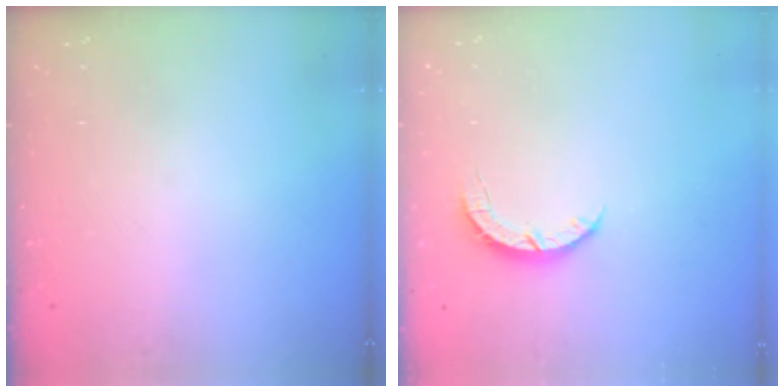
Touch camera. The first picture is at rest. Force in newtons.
{"total": 3.6, "press": 3.5, "slide": 0.5}